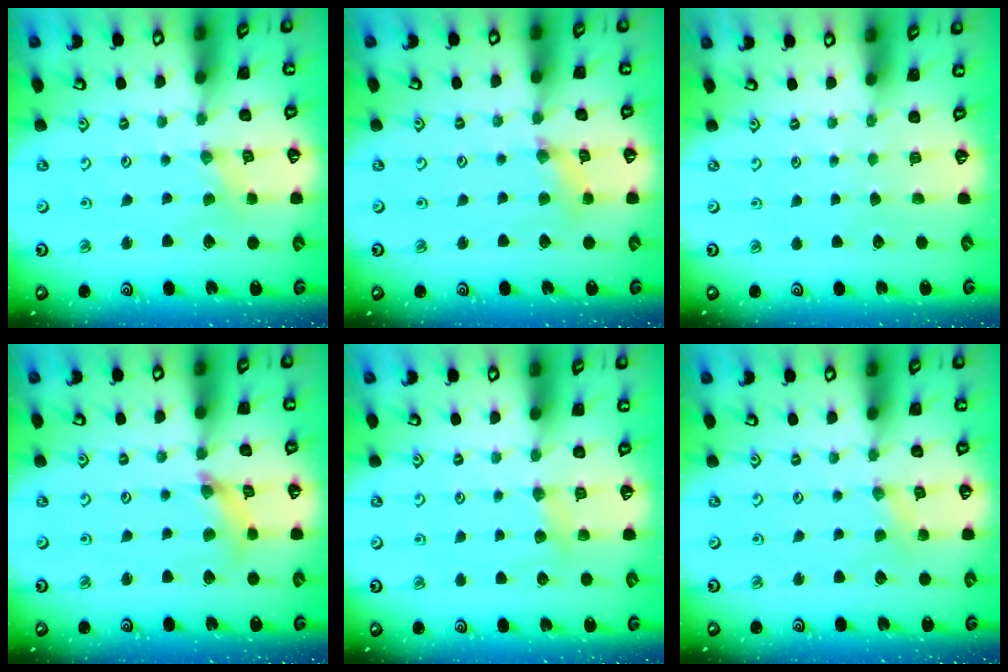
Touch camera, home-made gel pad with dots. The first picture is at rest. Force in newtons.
{"total": 4.4, "press": 4.4, "slide": 0.5}
{"total": 0.0}
{"total": 5.6, "press": 5.6, "slide": 0.5}
{"total": 4.1, "press": 4.1, "slide": 0.5}
{"total": 2.4, "press": 2.3, "slide": 0.5}